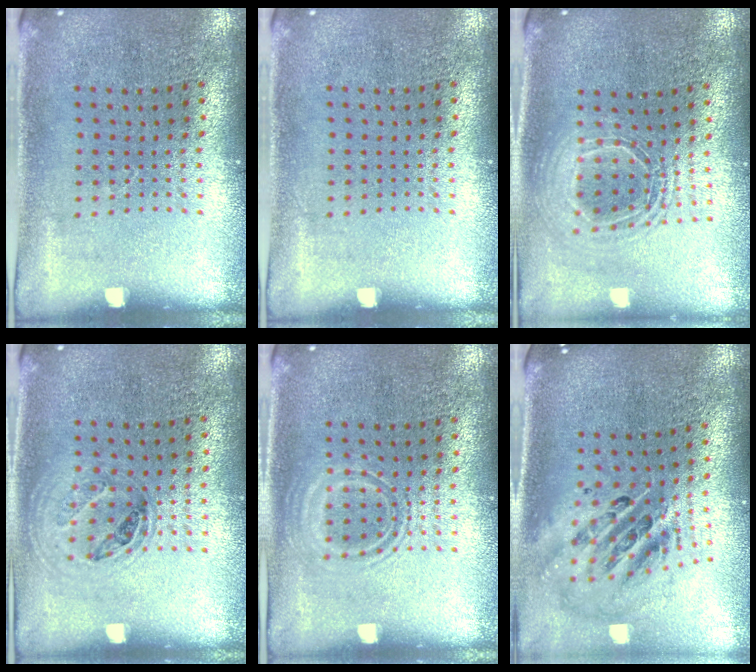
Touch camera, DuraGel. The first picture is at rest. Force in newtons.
{"total": 0.0}
{"total": 1.8, "press": 1.4, "slide": 1.0}
{"total": 1.1, "press": 0.9, "slide": 0.5}
{"total": 1.0, "press": 1.0, "slide": 0.2}
{"total": 2.6, "press": 1.8, "slide": 1.9}